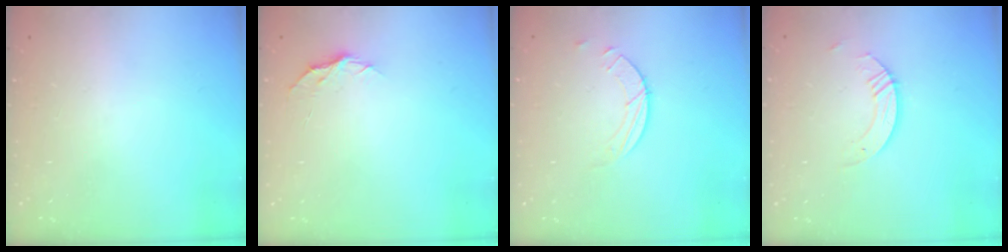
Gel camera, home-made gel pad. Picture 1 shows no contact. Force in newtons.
{"total": 5.1, "press": 5.1, "slide": 0.2}
{"total": 2.5, "press": 2.4, "slide": 0.2}
{"total": 3.7, "press": 3.7, "slide": 0.3}